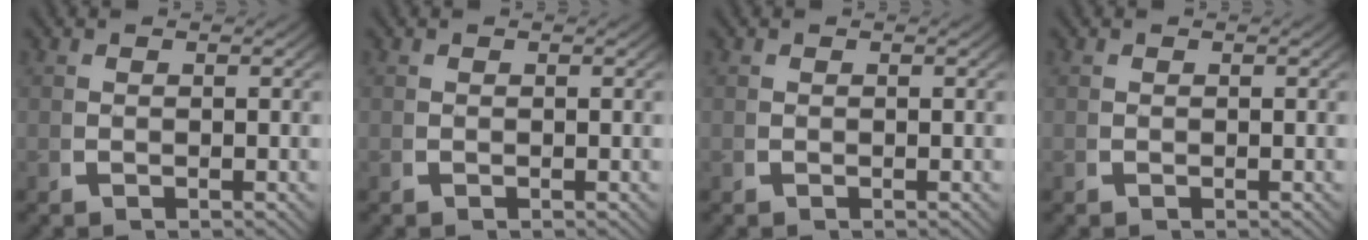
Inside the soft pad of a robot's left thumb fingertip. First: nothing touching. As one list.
[{"total": 0.0}, {"total": 0.0}, {"total": 0.0}]